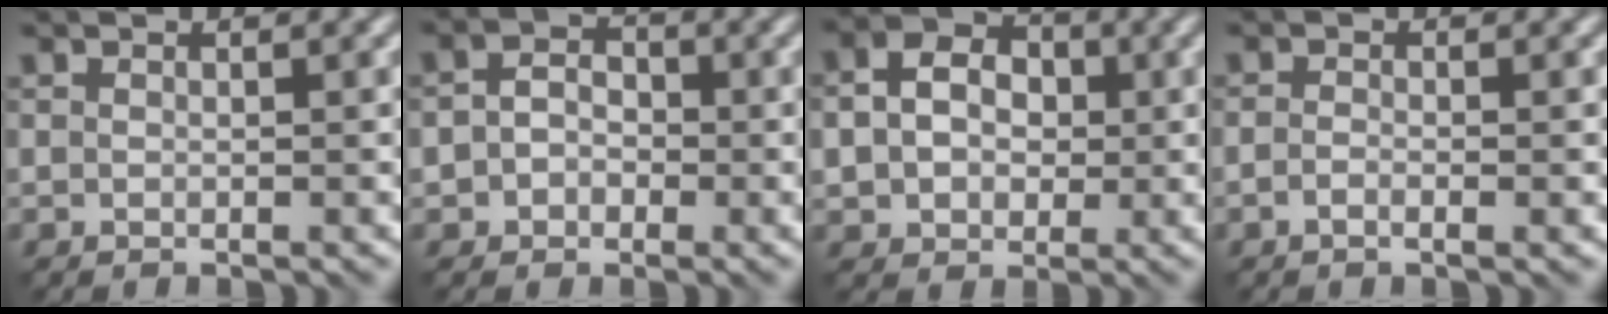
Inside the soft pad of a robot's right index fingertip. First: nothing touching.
{"total": 2.6, "force": [-0.5, 2.2, 1.3], "torque": [-0.013, 0.003, -0.021]}
{"total": 6.6, "force": [0.8, 5.3, 3.9], "torque": [-0.074, 0.019, -0.009]}
{"total": 1.0, "force": [-0.5, 0.4, 0.8], "torque": [-0.019, -0.002, -0.011]}